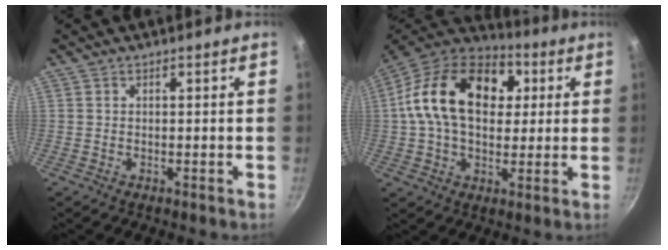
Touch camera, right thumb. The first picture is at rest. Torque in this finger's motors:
{"motor_torque": [-0.86, 1.71, 1.01, -0.54, 0.52]}